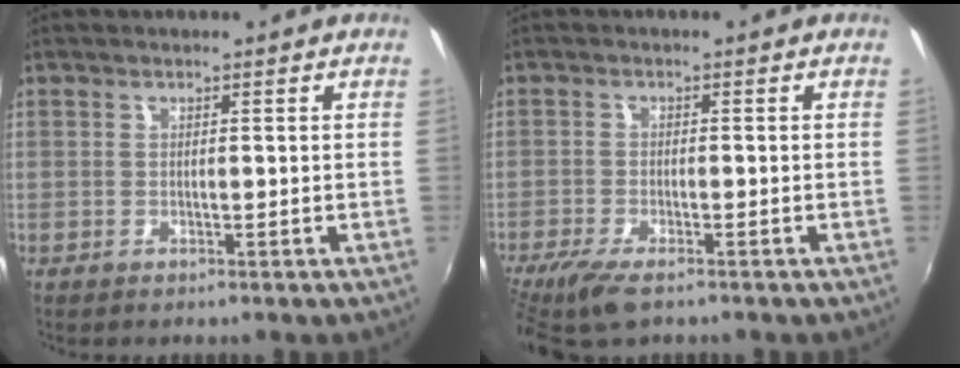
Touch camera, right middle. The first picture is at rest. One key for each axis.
{"total": 7.1, "fx": -5.2, "fy": 1.8, "fz": 4.5, "tx": -0.110, "ty": -0.027, "tz": -0.098}